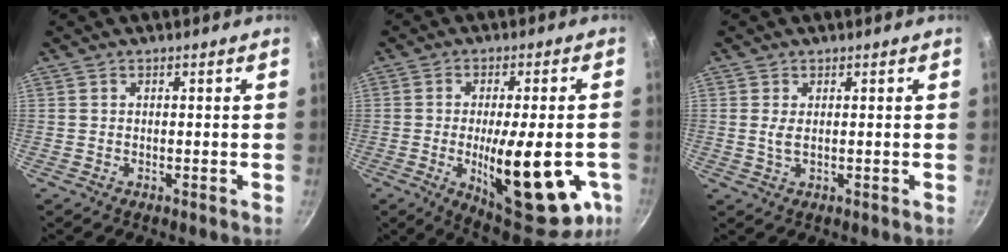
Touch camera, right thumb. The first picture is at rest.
{"total": 22.2, "force": [-5.7, 7.2, 20.2], "torque": [-0.261, -0.013, -0.067]}
{"total": 2.0, "force": [0.3, 0.9, 1.7], "torque": [-0.034, -0.005, 0.008]}